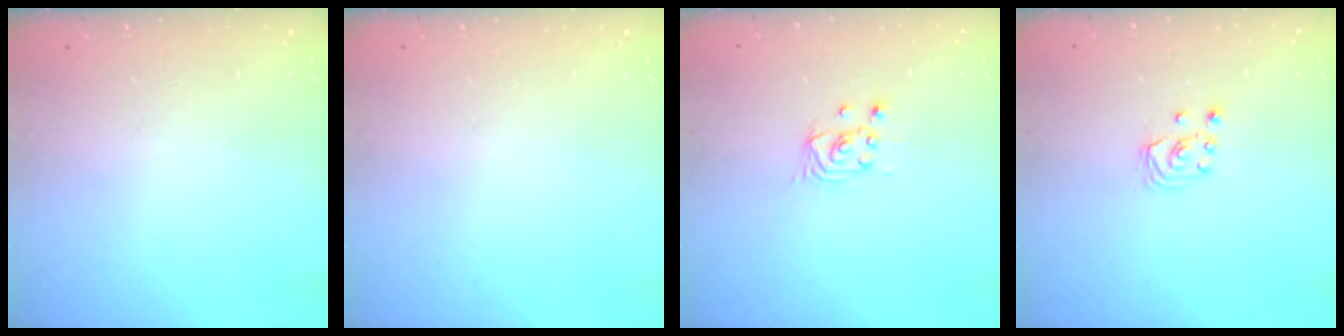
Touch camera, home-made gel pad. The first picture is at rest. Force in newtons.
{"total": 0.0}
{"total": 2.5, "press": 2.5, "slide": 0.2}
{"total": 2.7, "press": 2.7, "slide": 0.3}